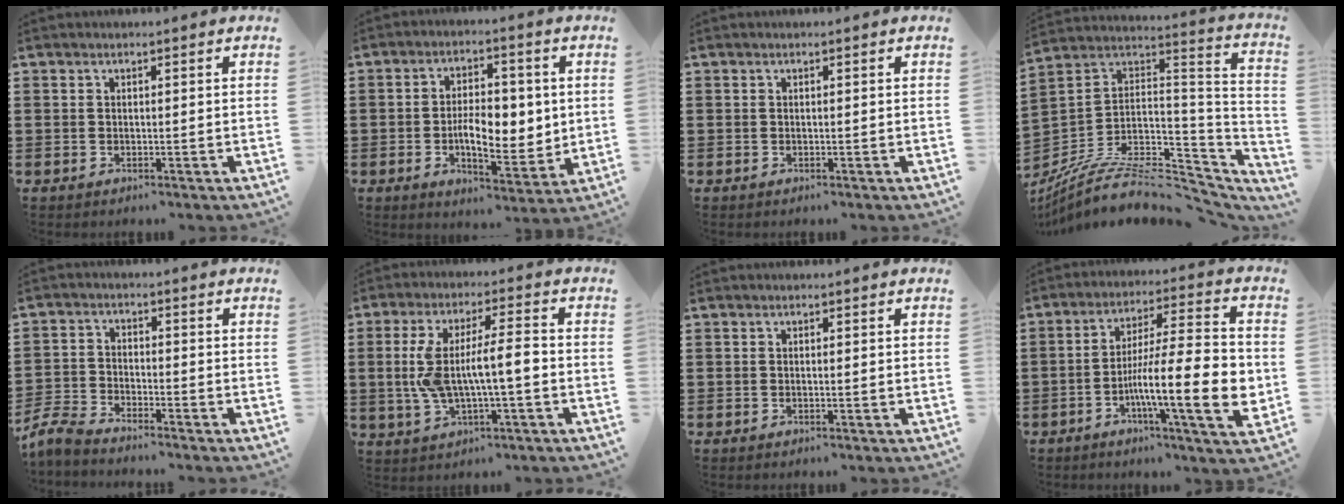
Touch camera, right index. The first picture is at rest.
{"total": 8.6, "force": [-0.3, 4.6, 7.2], "torque": [-0.102, 0.001, -0.010]}
{"total": 0.0}
{"total": 9.1, "force": [-6.5, 3.3, 5.5], "torque": [-0.107, -0.001, -0.124]}
{"total": 4.1, "force": [-4.0, 0.3, 0.9], "torque": [-0.048, -0.011, -0.089]}
{"total": 9.0, "force": [-0.8, 2.5, 8.6], "torque": [-0.174, 0.001, -0.021]}
{"total": 0.0}
{"total": 16.4, "force": [-3.8, 3.8, 15.5], "torque": [-0.245, -0.006, -0.063]}